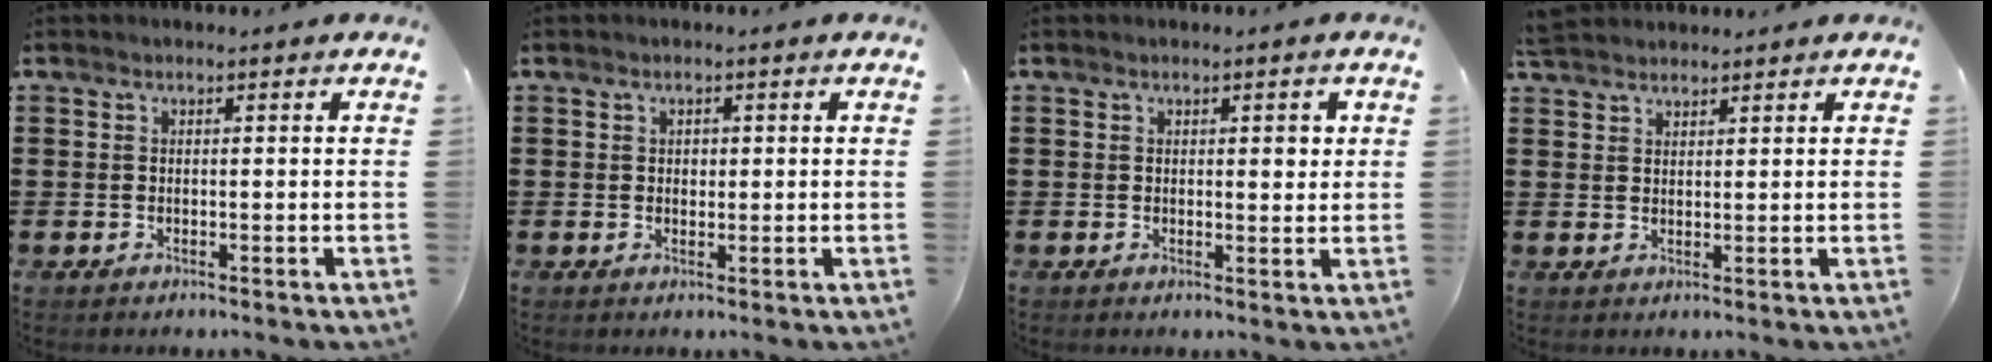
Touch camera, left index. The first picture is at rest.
{"total": 1.0, "force": [0.3, 0.8, 0.5], "torque": [-0.010, 0.007, 0.006]}
{"total": 2.0, "force": [0.7, 0.9, 1.7], "torque": [-0.010, -0.004, 0.005]}
{"total": 2.5, "force": [2.4, 0.7, 0.3], "torque": [-0.013, 0.002, 0.048]}